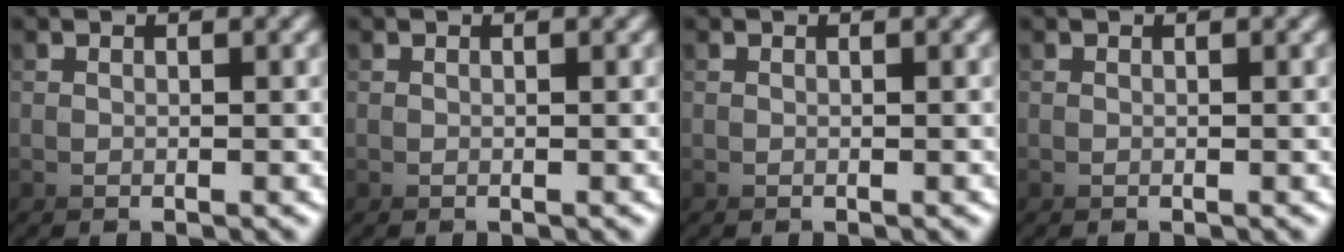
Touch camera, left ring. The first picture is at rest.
{"total": 0.0}
{"total": 0.0}
{"total": 0.0}